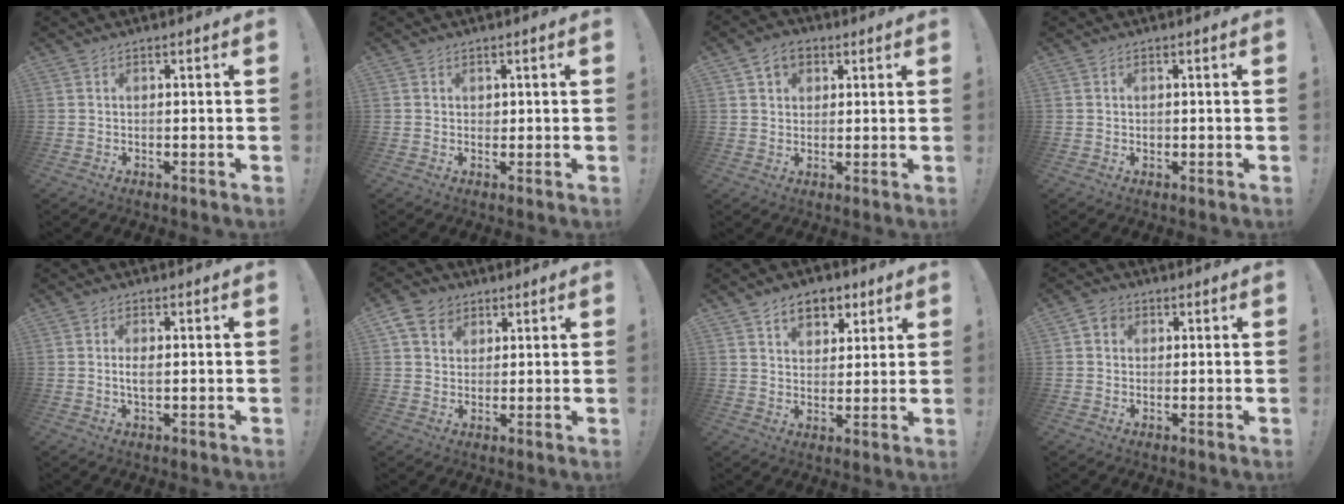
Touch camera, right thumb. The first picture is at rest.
{"total": 1.2, "force": [0.5, 1.0, 0.1], "torque": [0.004, -0.001, 0.008]}
{"total": 6.2, "force": [2.8, 4.7, 3.0], "torque": [-0.051, 0.002, 0.055]}
{"total": 0.7, "force": [-0.1, 0.7, 0.2], "torque": [-0.006, 0.003, -0.001]}
{"total": 2.6, "force": [-0.2, 1.1, 2.3], "torque": [-0.038, -0.005, -0.009]}
{"total": 7.8, "force": [3.8, 6.2, 2.8], "torque": [-0.041, -0.015, 0.077]}
{"total": 8.6, "force": [4.9, 6.1, 3.6], "torque": [-0.040, -0.027, 0.090]}
{"total": 3.3, "force": [0.9, 2.9, 1.3], "torque": [-0.024, 0.005, 0.017]}